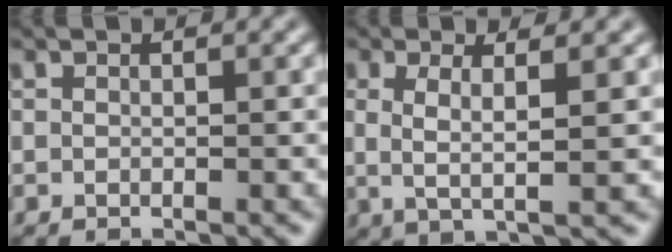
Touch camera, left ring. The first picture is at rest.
{"total": 3.3, "force": [0.5, 0.7, 3.2], "torque": [-0.064, -0.002, 0.009]}